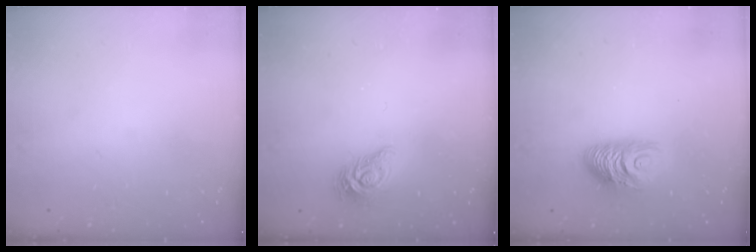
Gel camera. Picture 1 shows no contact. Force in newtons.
{"total": 9.0, "press": 9.0, "slide": 0.5}
{"total": 10.5, "press": 10.5, "slide": 1.2}